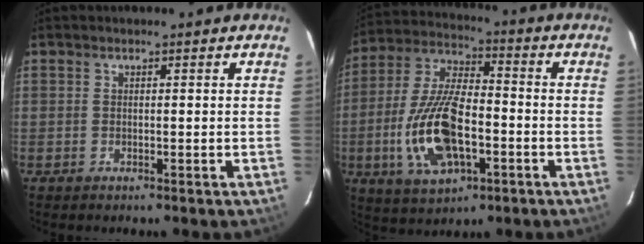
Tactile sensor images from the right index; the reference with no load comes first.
{"total": 17.1, "force": [-4.7, 7.8, 14.5], "torque": [-0.308, -0.002, -0.080]}